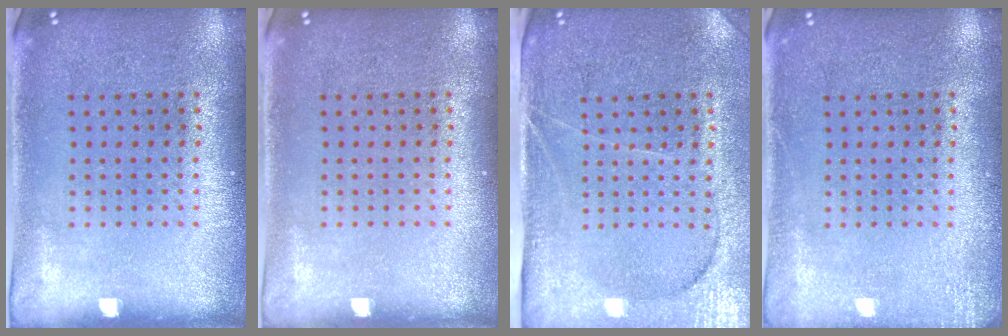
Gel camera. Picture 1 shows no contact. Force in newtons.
{"total": 0.0}
{"total": 4.0, "press": 3.5, "slide": 1.9}
{"total": 1.7, "press": 1.7, "slide": 0.3}